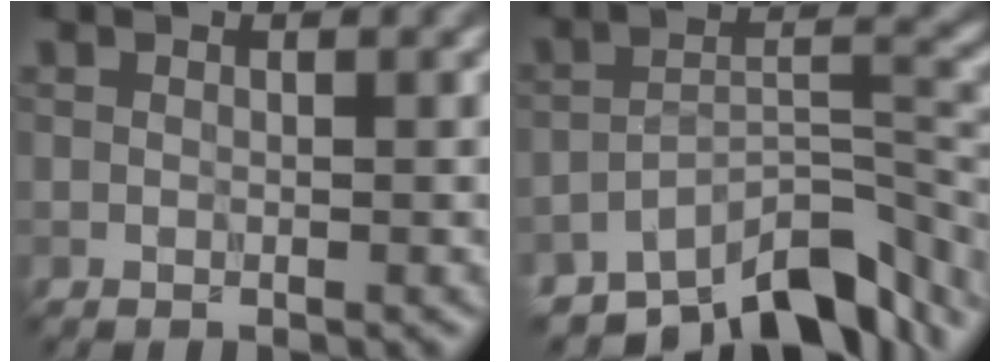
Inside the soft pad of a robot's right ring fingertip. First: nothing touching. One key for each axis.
{"total": 9.7, "fx": -7.4, "fy": 3.4, "fz": 5.2, "tx": -0.068, "ty": -0.004, "tz": -0.123}